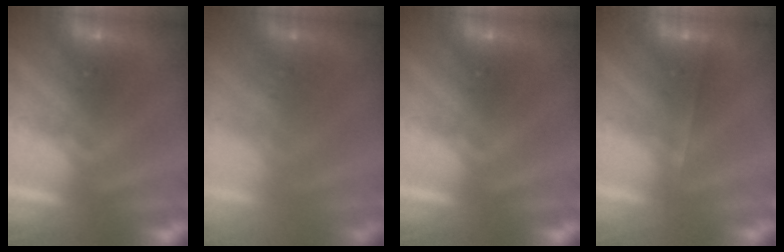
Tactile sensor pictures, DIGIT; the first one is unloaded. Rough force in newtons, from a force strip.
{"total": 2.9}
{"total": 0.0}
{"total": 1.7}